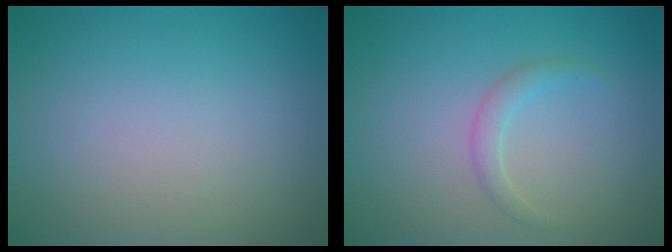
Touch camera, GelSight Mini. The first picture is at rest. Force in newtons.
{"total": 1.3, "press": 1.3, "slide": 0.2}